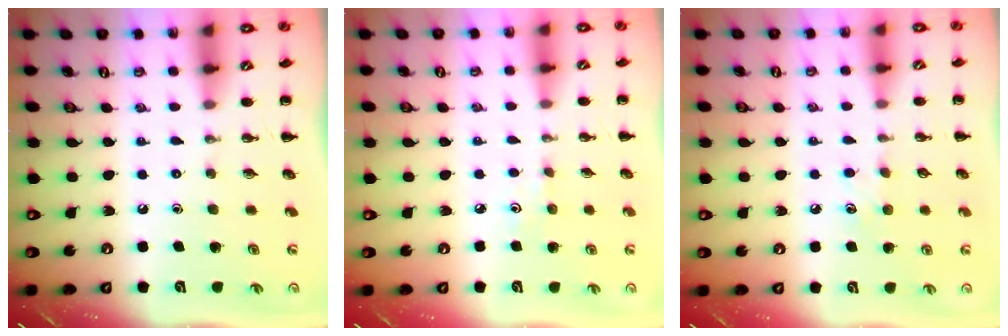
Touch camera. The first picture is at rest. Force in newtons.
{"total": 3.2, "press": 3.0, "slide": 1.2}
{"total": 5.5, "press": 5.3, "slide": 1.5}